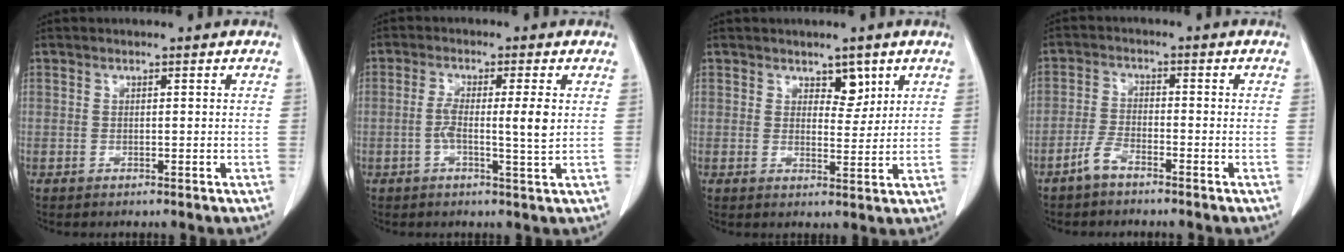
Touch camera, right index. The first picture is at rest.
{"total": 5.4, "force": [-0.1, 0.1, 5.4], "torque": [-0.095, -0.002, -0.003]}
{"total": 3.3, "force": [2.1, 1.8, 1.9], "torque": [-0.020, -0.004, 0.035]}
{"total": 3.2, "force": [-2.5, 0.9, 1.8], "torque": [-0.045, 0.003, -0.050]}